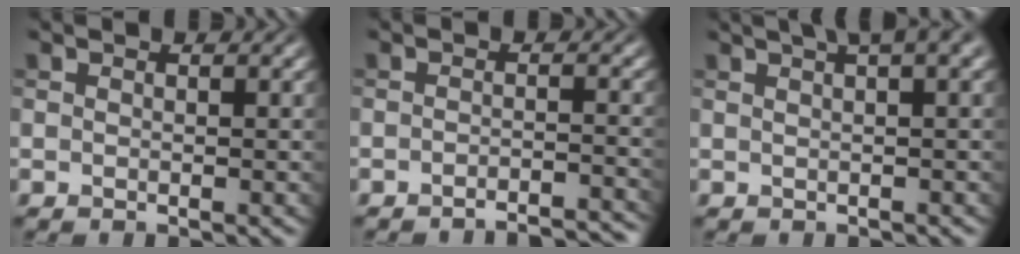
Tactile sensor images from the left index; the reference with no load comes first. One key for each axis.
{"total": 3.9, "fx": -3.6, "fy": 0.4, "fz": 1.4, "tx": -0.010, "ty": 0.012, "tz": -0.046}
{"total": 4.7, "fx": 2.9, "fy": 0.9, "fz": 3.6, "tx": -0.045, "ty": 0.018, "tz": 0.037}